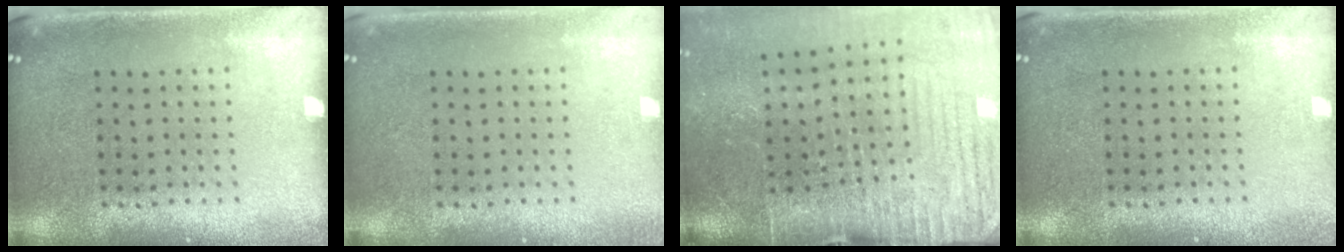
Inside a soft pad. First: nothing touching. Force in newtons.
{"total": 0.6, "press": 0.6, "slide": 0.1}
{"total": 4.3, "press": 3.7, "slide": 2.2}
{"total": 1.0, "press": 1.0, "slide": 0.1}